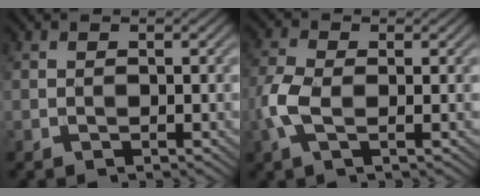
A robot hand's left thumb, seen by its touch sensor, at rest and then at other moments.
{"total": 4.7, "force": [-0.9, 2.2, 4.0], "torque": [-0.109, -0.001, -0.026]}